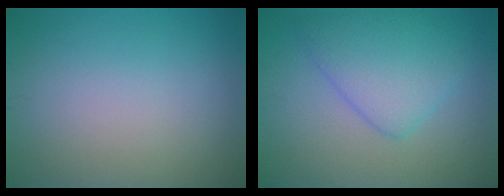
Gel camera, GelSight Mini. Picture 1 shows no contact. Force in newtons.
{"total": 5.0, "press": 5.0, "slide": 0.1}